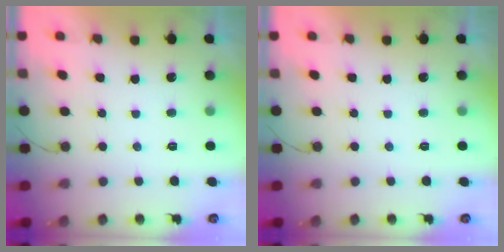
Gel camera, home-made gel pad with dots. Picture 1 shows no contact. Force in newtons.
{"total": 0.0}